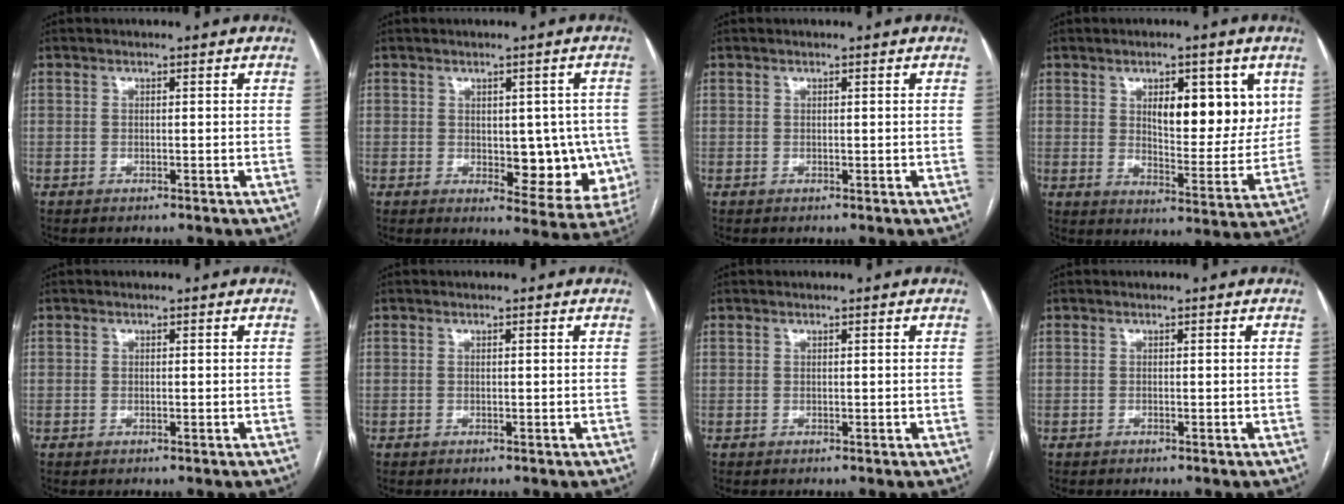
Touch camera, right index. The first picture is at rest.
{"total": 9.6, "force": [-0.6, 5.1, 8.1], "torque": [-0.076, 0.002, 0.004]}
{"total": 0.0}
{"total": 11.8, "force": [4.3, 4.6, 10.0], "torque": [-0.135, -0.002, 0.068]}
{"total": 0.0}
{"total": 0.0}
{"total": 0.0}
{"total": 0.0}